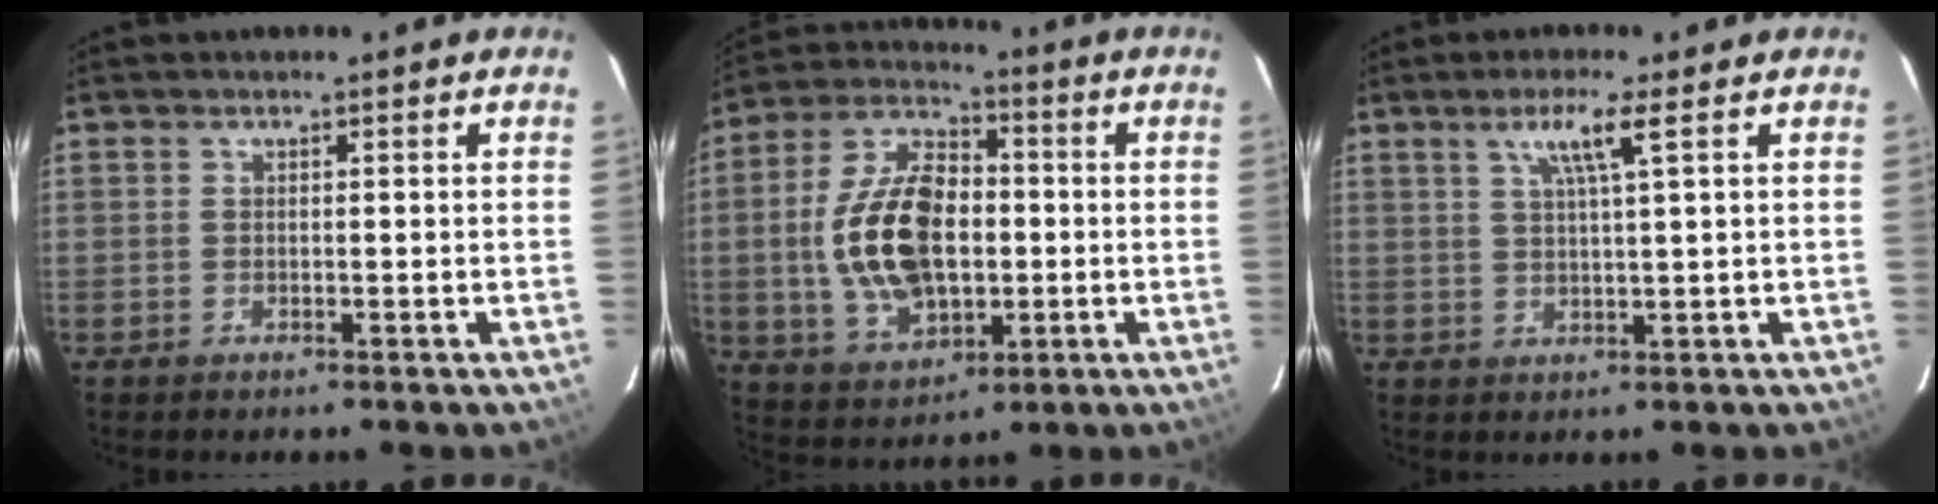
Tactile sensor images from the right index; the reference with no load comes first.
{"total": 17.8, "force": [-1.2, 10.7, 14.2], "torque": [-0.289, 0.016, -0.009]}
{"total": 4.8, "force": [2.4, -0.5, 4.2], "torque": [-0.076, 0.004, 0.045]}